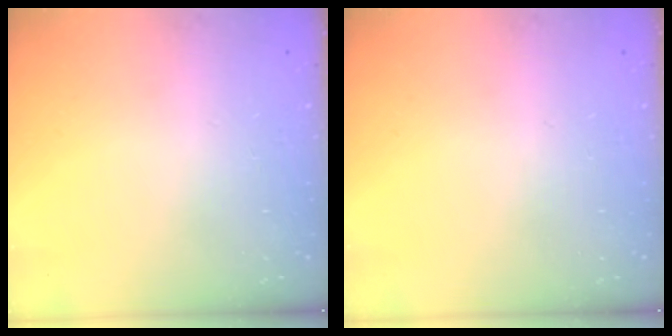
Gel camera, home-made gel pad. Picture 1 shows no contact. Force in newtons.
{"total": 0.0}